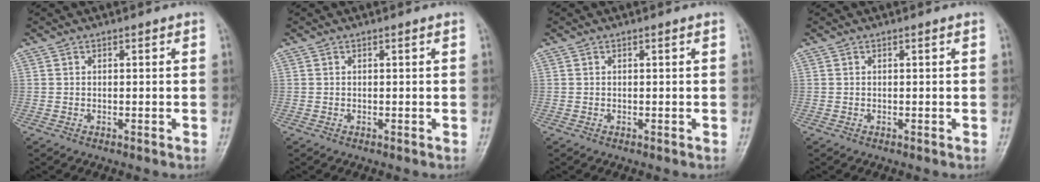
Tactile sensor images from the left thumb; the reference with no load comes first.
{"total": 0.0}
{"total": 0.0}
{"total": 0.0}